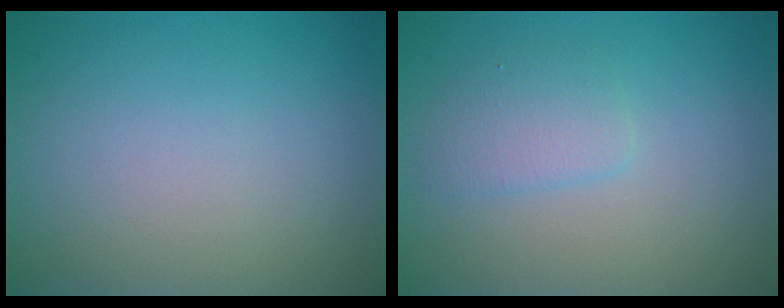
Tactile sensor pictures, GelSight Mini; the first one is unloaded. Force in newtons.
{"total": 1.9, "press": 1.9, "slide": 0.2}